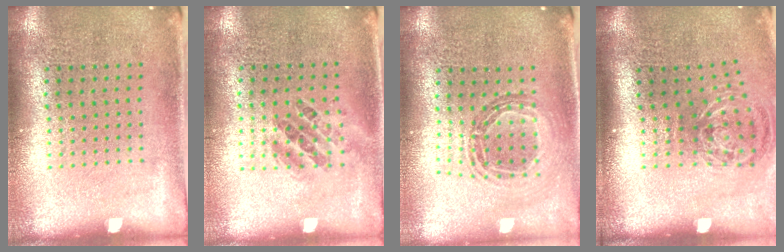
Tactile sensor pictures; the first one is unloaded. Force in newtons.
{"total": 1.0, "press": 0.9, "slide": 0.3}
{"total": 0.9, "press": 0.9, "slide": 0.0}
{"total": 1.3, "press": 1.0, "slide": 0.9}